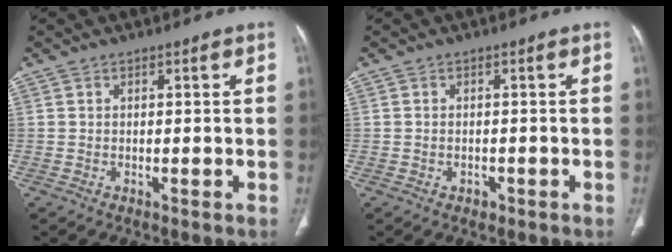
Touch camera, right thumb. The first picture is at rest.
{"total": 1.4, "force": [-0.6, 1.1, 0.6], "torque": [-0.009, 0.006, -0.006]}